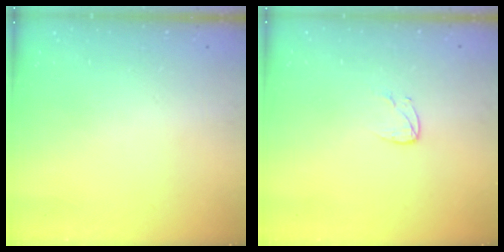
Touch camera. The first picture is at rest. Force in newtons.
{"total": 4.3, "press": 4.3, "slide": 0.4}